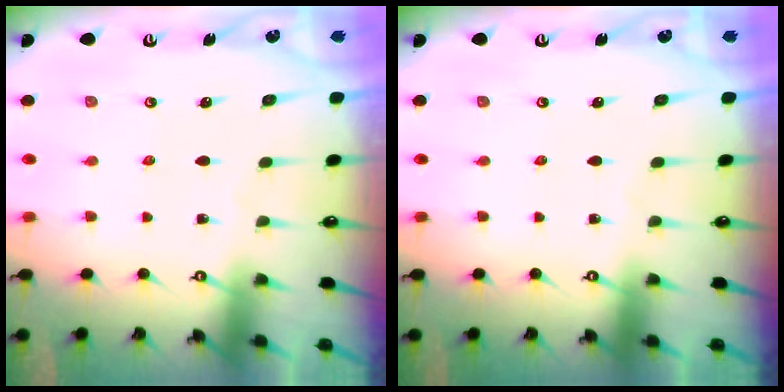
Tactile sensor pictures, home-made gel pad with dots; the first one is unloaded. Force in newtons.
{"total": 0.0}